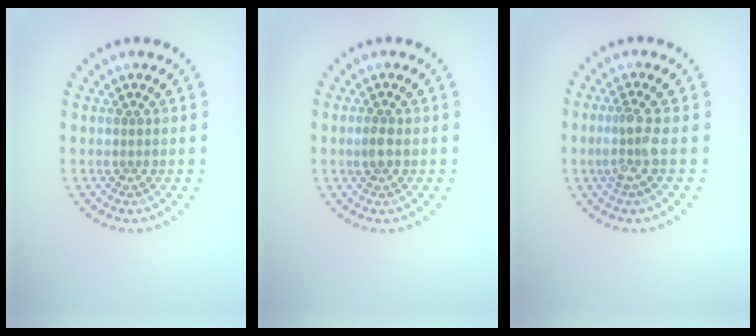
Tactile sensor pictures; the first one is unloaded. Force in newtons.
{"total": 1.3, "press": 1.3, "slide": 0.2}
{"total": 2.3, "press": 1.9, "slide": 1.4}